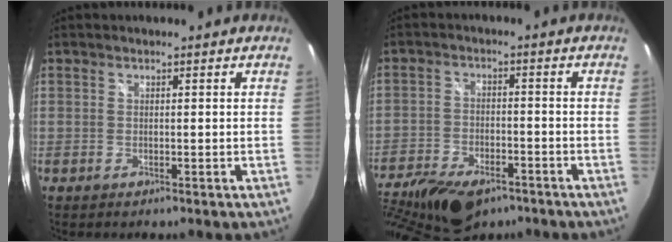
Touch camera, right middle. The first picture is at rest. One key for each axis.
{"total": 18.4, "fx": -12.0, "fy": 9.3, "fz": 10.4, "tx": -0.239, "ty": -0.047, "tz": -0.195}